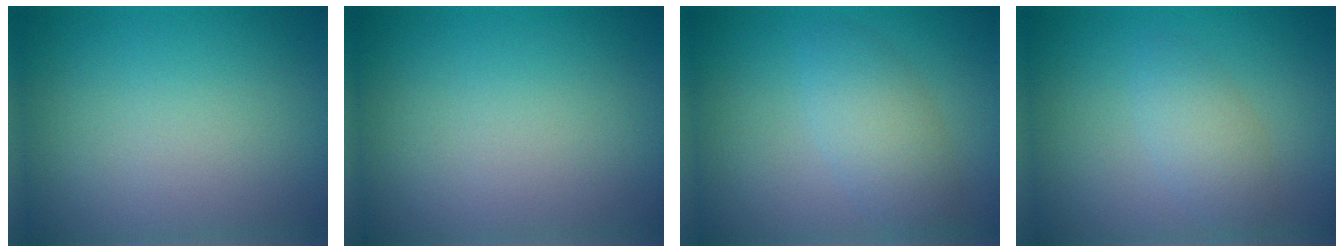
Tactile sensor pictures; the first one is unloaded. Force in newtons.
{"total": 0.0}
{"total": 3.4, "press": 3.4, "slide": 0.1}
{"total": 2.4, "press": 2.4, "slide": 0.1}